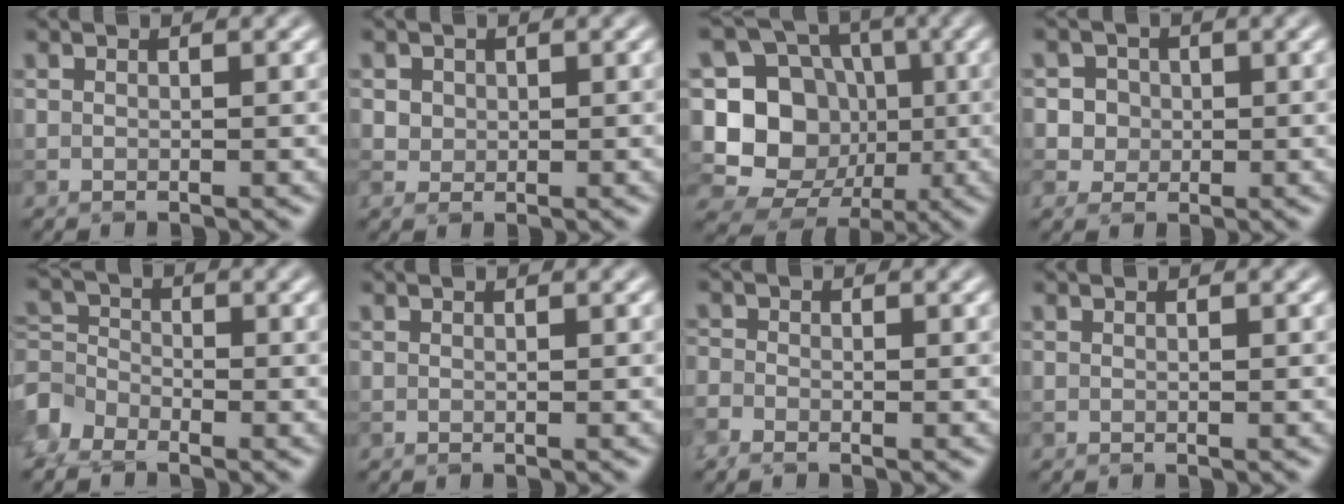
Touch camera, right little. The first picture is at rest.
{"total": 1.4, "force": [0.5, 1.2, 0.5], "torque": [-0.010, -0.004, 0.022]}
{"total": 12.7, "force": [-1.6, 11.4, 5.2], "torque": [-0.122, 0.024, -0.040]}
{"total": 3.6, "force": [0.8, 3.3, 1.3], "torque": [-0.009, 0.014, 0.011]}
{"total": 3.1, "force": [-2.3, 1.8, 1.0], "torque": [-0.025, 0.005, -0.063]}
{"total": 0.0}
{"total": 1.4, "force": [-1.1, 0.6, 0.7], "torque": [-0.015, -0.002, -0.030]}
{"total": 0.0}